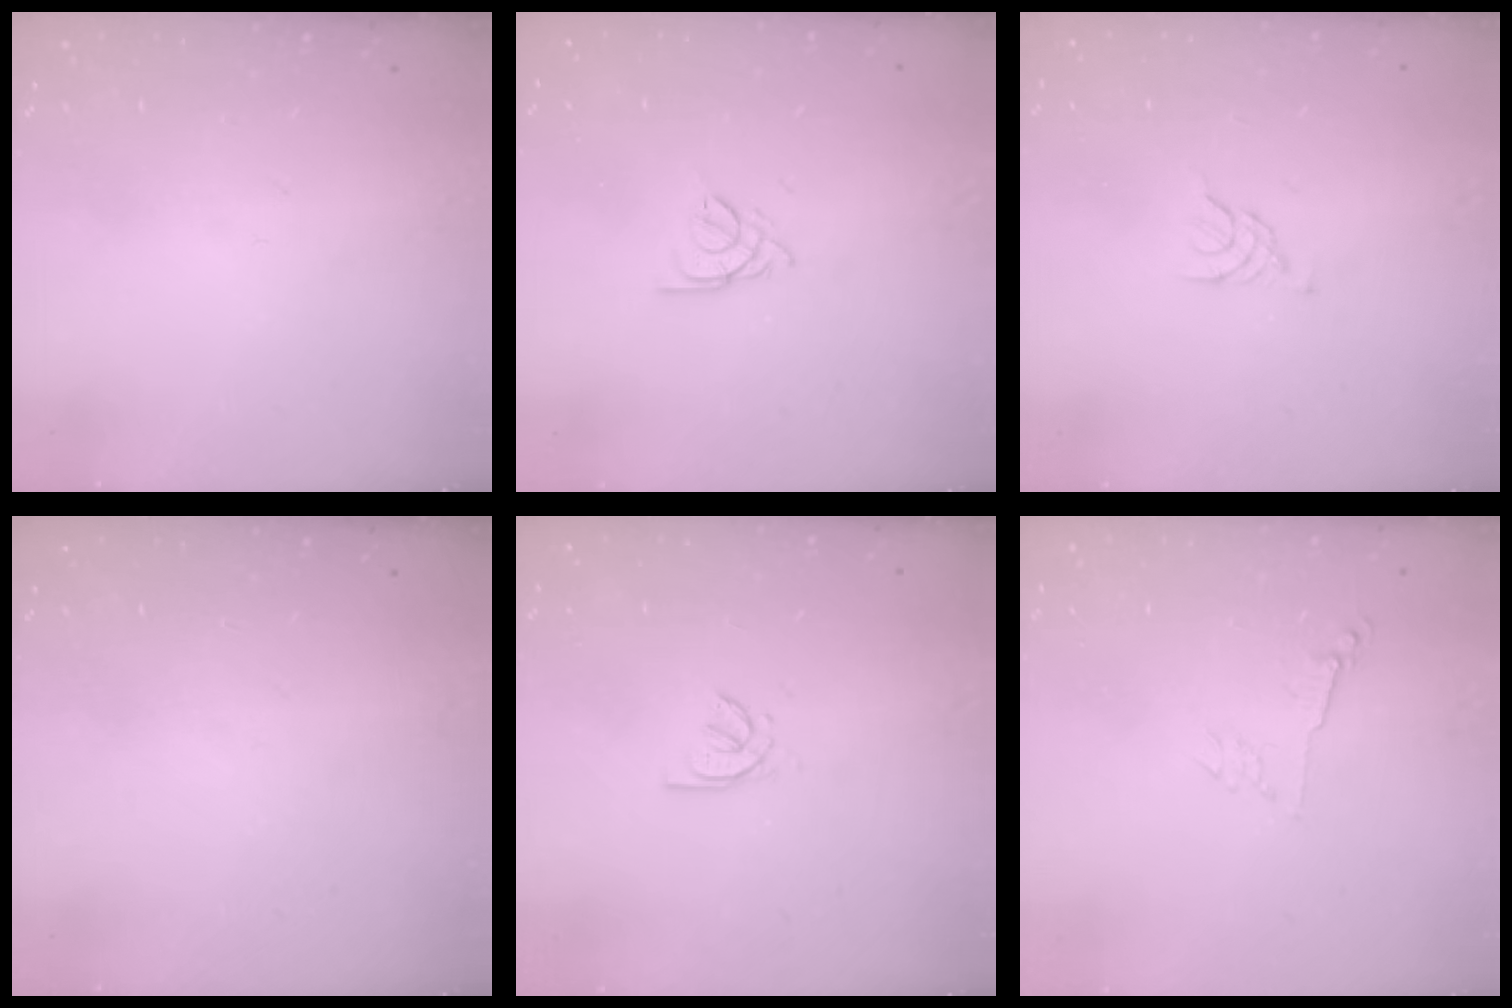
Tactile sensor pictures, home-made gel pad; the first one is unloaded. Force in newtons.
{"total": 2.5, "press": 2.5, "slide": 0.7}
{"total": 0.8, "press": 0.7, "slide": 0.3}
{"total": 0.0}
{"total": 1.4, "press": 1.3, "slide": 0.4}
{"total": 2.8, "press": 2.7, "slide": 0.6}